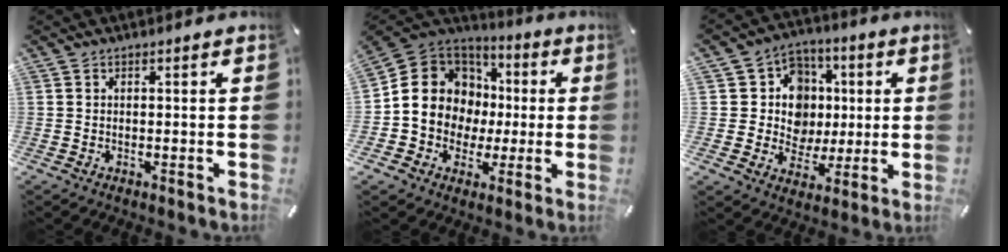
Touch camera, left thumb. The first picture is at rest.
{"total": 14.2, "force": [-0.3, 13.3, 5.0], "torque": [-0.104, -0.004, 0.002]}
{"total": 12.9, "force": [0.9, 12.3, 3.9], "torque": [-0.049, -0.002, 0.027]}